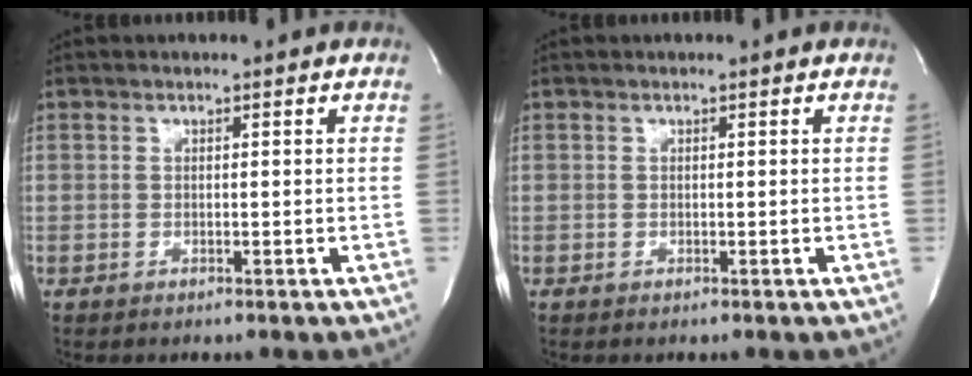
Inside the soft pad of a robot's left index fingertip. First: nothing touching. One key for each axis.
{"total": 0.0}